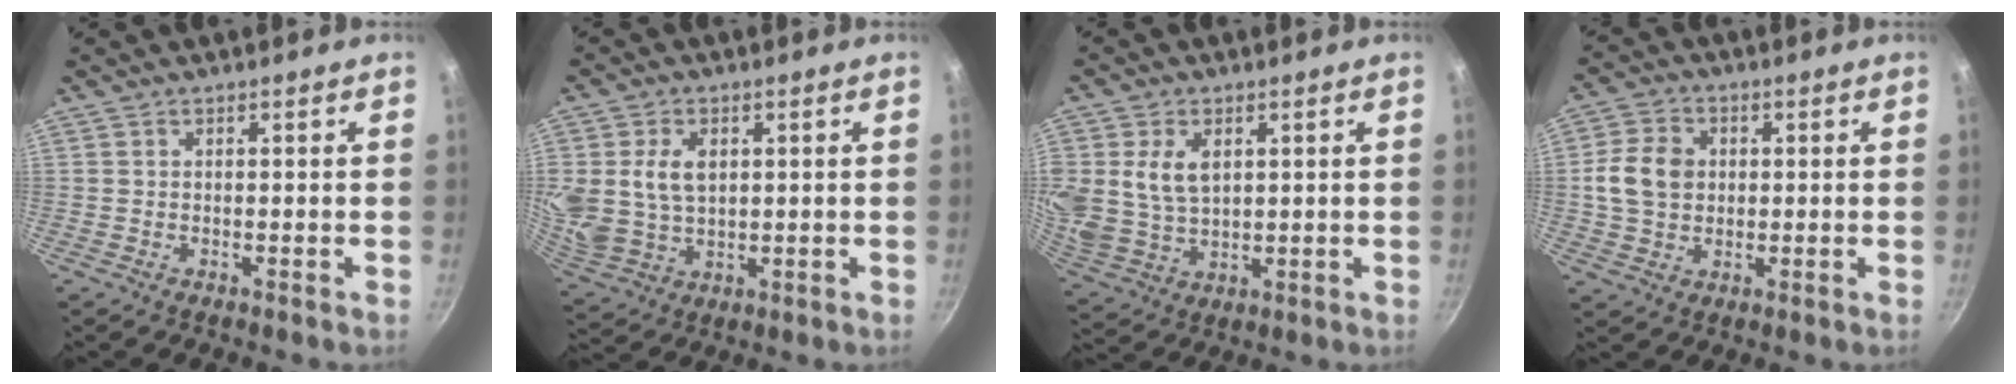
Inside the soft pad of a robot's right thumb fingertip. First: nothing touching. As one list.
[{"total": 10.9, "force": [2.2, 7.7, 7.3], "torque": [-0.131, -0.018, 0.052]}, {"total": 10.2, "force": [2.6, 7.0, 6.8], "torque": [-0.122, -0.020, 0.059]}, {"total": 8.7, "force": [0.8, 6.9, 5.1], "torque": [-0.081, 0.005, 0.006]}]